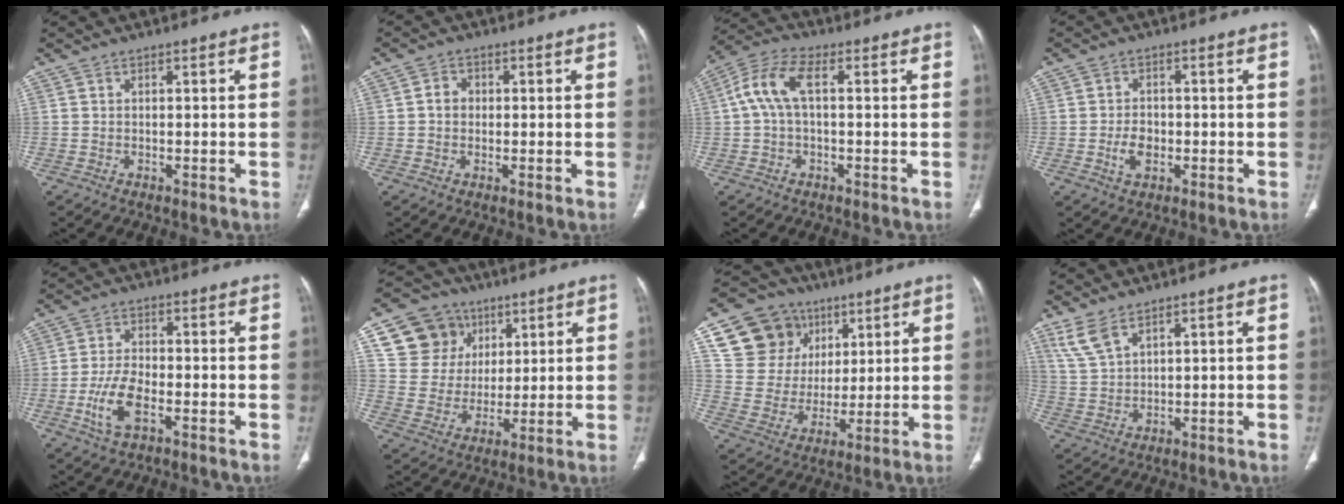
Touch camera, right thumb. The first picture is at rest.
{"total": 2.6, "force": [-0.1, 2.2, 1.3], "torque": [-0.011, 0.010, -0.008]}
{"total": 7.7, "force": [0.6, 3.5, 6.8], "torque": [-0.154, 0.028, 0.006]}
{"total": 4.2, "force": [-1.2, 2.8, 2.9], "torque": [-0.048, 0.007, -0.018]}
{"total": 7.5, "force": [-2.9, 3.3, 6.1], "torque": [-0.130, 0.010, -0.056]}
{"total": 13.7, "force": [6.1, 11.6, 3.9], "torque": [-0.038, -0.010, 0.119]}
{"total": 16.1, "force": [7.5, 13.2, 5.3], "torque": [-0.060, -0.008, 0.142]}
{"total": 5.0, "force": [3.7, 1.8, 2.9], "torque": [-0.060, -0.010, 0.086]}